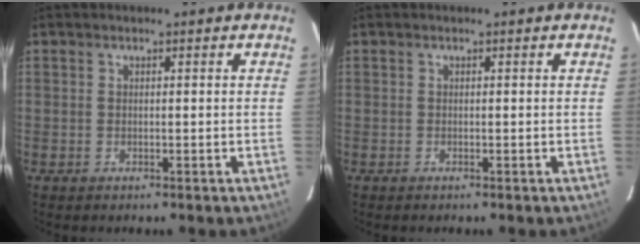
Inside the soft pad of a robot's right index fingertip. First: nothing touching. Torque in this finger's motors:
{"motor_torque": [0.05, 0.03, -0.06, -0.02]}